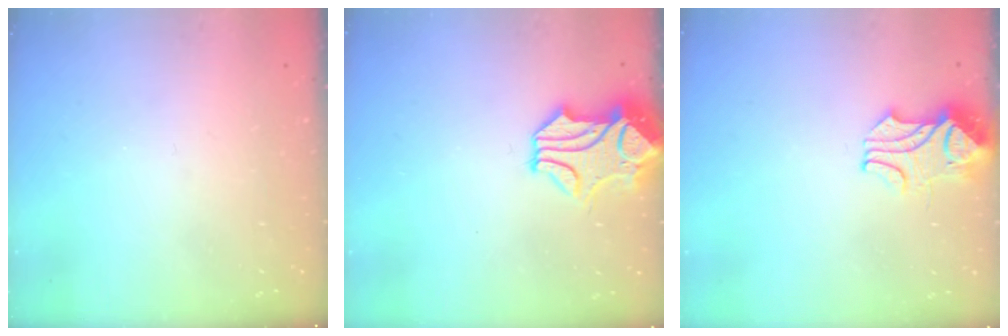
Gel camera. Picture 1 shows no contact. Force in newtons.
{"total": 2.1, "press": 1.6, "slide": 1.3}
{"total": 2.4, "press": 2.2, "slide": 0.9}